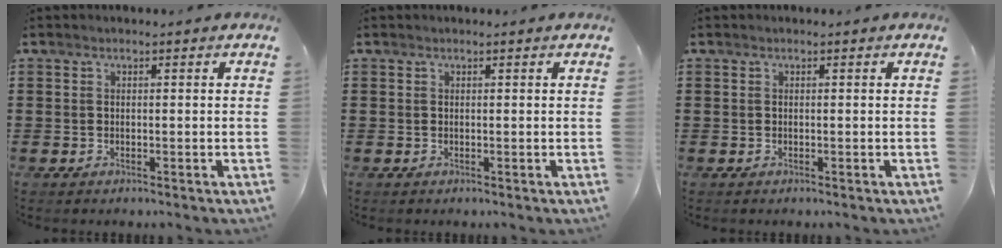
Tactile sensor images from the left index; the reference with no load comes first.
{"total": 0.0}
{"total": 0.0}